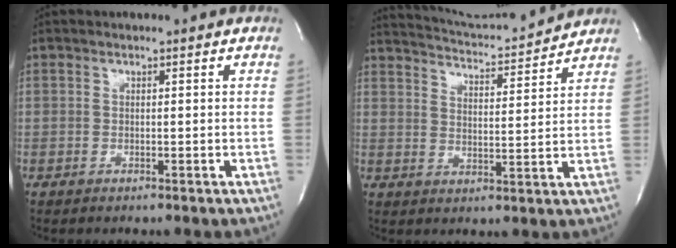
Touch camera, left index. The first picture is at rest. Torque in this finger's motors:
{"motor_torque": [0.13, -0.39, 0.05, 0.01]}